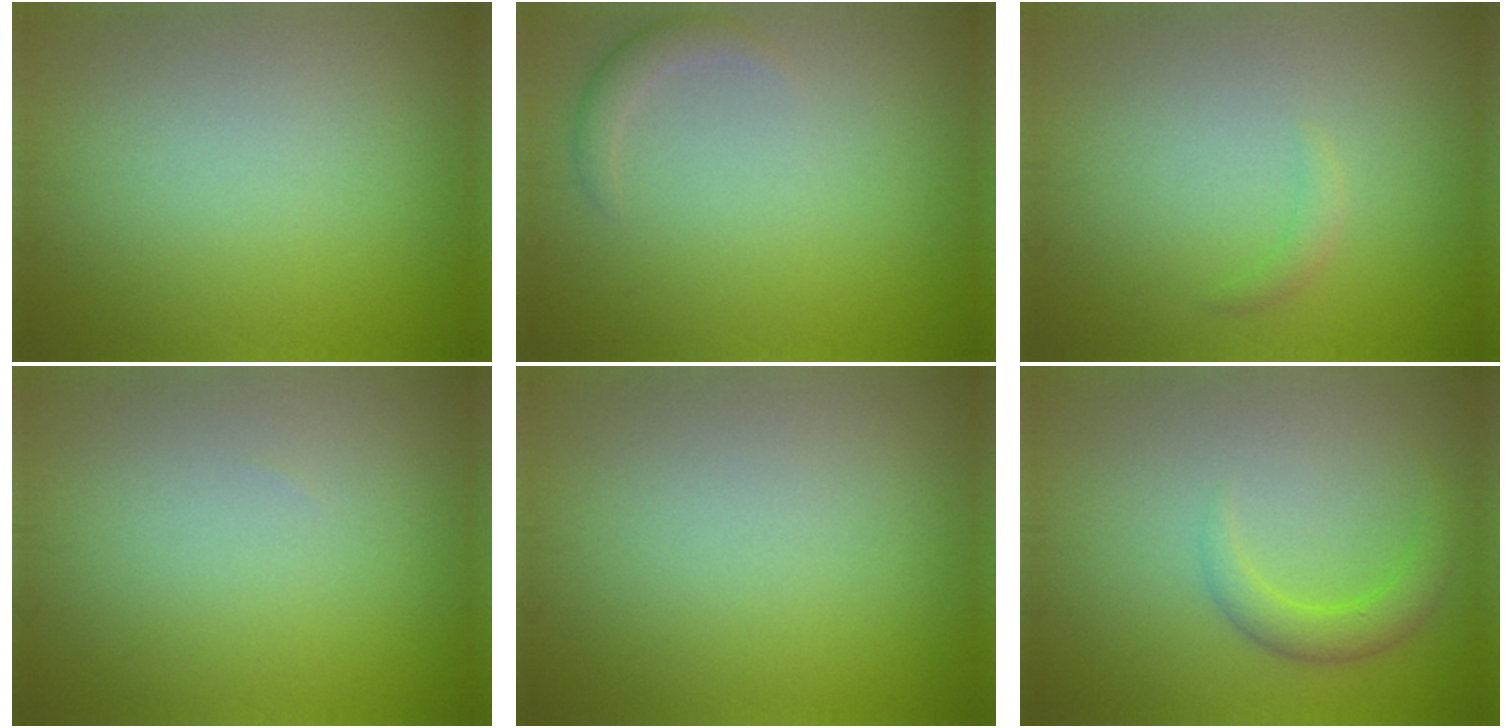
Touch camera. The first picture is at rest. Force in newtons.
{"total": 1.6, "press": 1.6, "slide": 0.1}
{"total": 0.9, "press": 0.9, "slide": 0.1}
{"total": 0.0}
{"total": 0.0}
{"total": 2.7, "press": 2.7, "slide": 0.2}